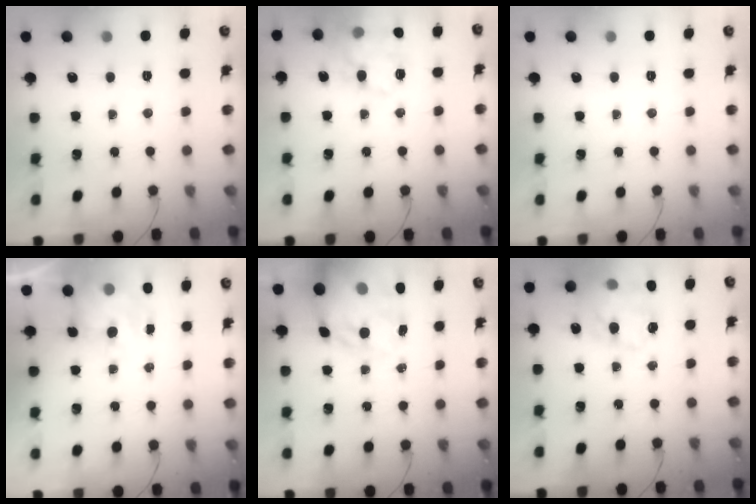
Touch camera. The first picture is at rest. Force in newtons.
{"total": 15.9, "press": 15.8, "slide": 1.8}
{"total": 0.0}
{"total": 6.5, "press": 6.4, "slide": 1.0}
{"total": 17.6, "press": 17.1, "slide": 4.4}
{"total": 18.8, "press": 18.5, "slide": 3.5}